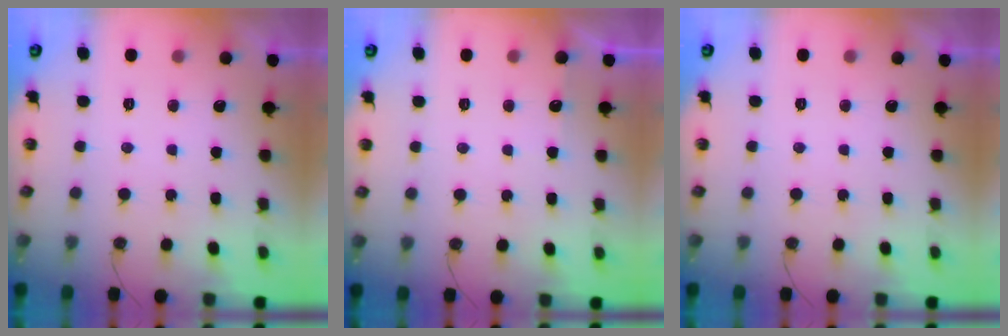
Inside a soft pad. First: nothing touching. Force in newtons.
{"total": 3.8, "press": 3.8, "slide": 0.6}
{"total": 0.0}